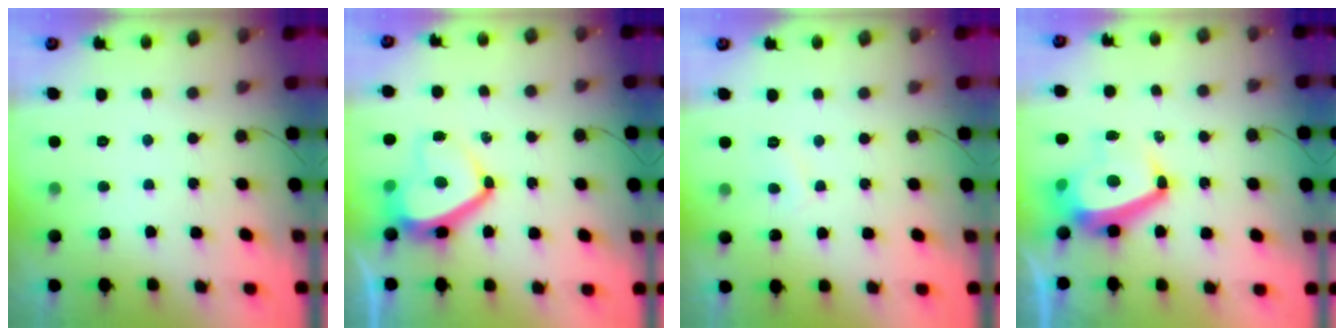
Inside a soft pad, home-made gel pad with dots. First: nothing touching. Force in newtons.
{"total": 12.2, "press": 12.2, "slide": 1.0}
{"total": 4.2, "press": 4.2, "slide": 0.3}
{"total": 10.1, "press": 9.7, "slide": 3.0}